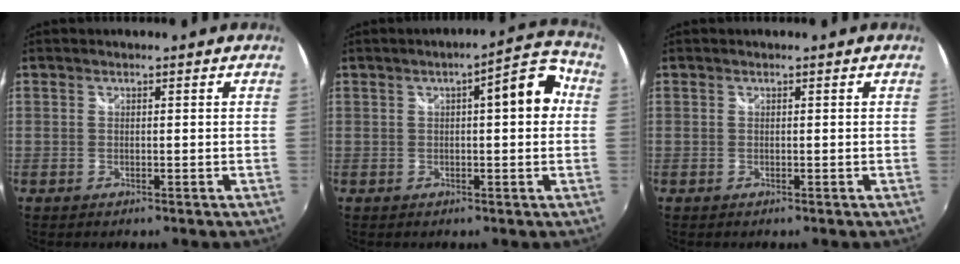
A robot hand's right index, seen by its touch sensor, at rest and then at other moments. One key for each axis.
{"total": 7.9, "fx": 1.3, "fy": 2.0, "fz": 7.6, "tx": -0.097, "ty": 0.028, "tz": 0.023}
{"total": 0.0}